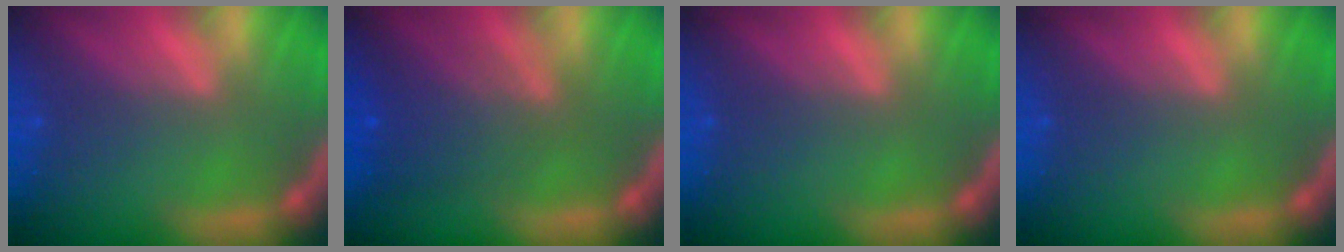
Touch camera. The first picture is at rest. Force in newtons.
{"total": 4.6}
{"total": 0.0}
{"total": 0.0}